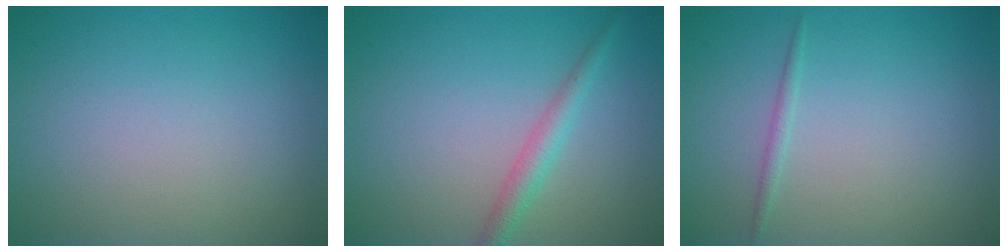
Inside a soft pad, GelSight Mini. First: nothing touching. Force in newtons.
{"total": 2.1, "press": 2.1, "slide": 0.1}
{"total": 0.8, "press": 0.8, "slide": 0.0}